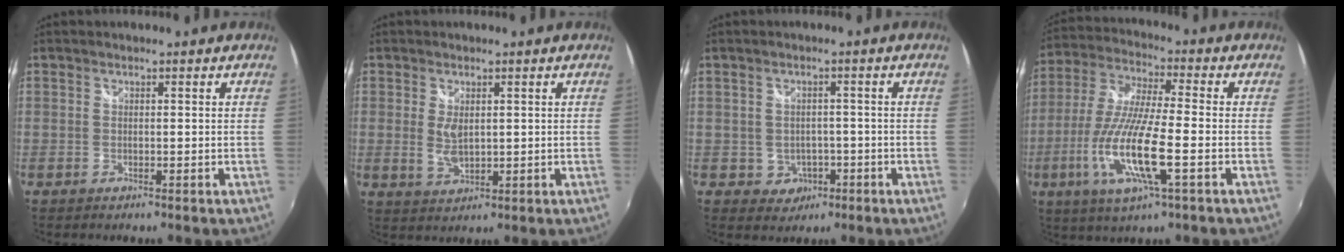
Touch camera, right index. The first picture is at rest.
{"total": 4.1, "force": [0.5, 2.1, 3.4], "torque": [-0.064, -0.005, 0.011]}
{"total": 4.3, "force": [-1.6, 3.9, 0.8], "torque": [-0.026, 0.008, -0.012]}
{"total": 15.6, "force": [-5.1, 2.4, 14.6], "torque": [-0.303, -0.022, -0.097]}